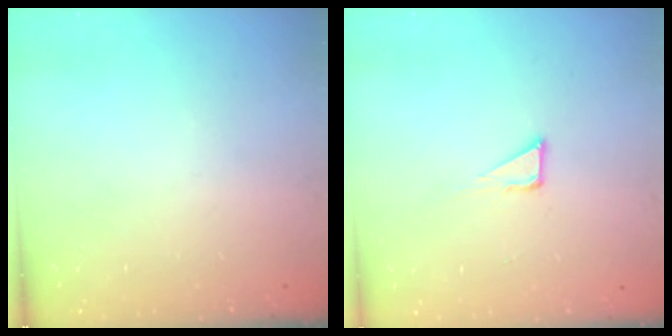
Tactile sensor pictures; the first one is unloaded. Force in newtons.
{"total": 5.8, "press": 5.8, "slide": 0.2}